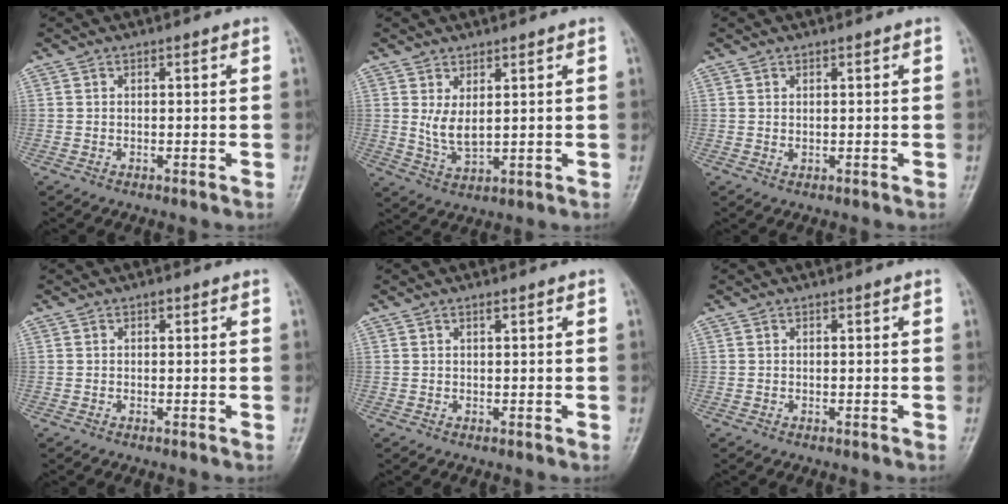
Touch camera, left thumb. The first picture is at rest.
{"total": 4.9, "force": [1.6, 2.2, 4.1], "torque": [-0.073, -0.020, 0.041]}
{"total": 1.2, "force": [0.7, 0.5, 0.8], "torque": [-0.011, -0.004, 0.013]}
{"total": 0.7, "force": [0.4, 0.4, 0.5], "torque": [-0.004, 0.000, 0.003]}
{"total": 0.9, "force": [0.5, 0.2, 0.6], "torque": [-0.010, 0.000, 0.009]}
{"total": 0.0}